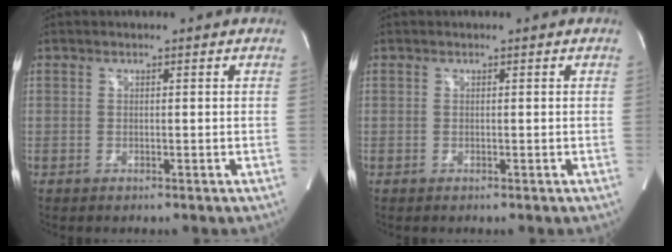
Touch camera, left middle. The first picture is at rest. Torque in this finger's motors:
{"motor_torque": [0.08, 0.08, -0.01, 0.00]}